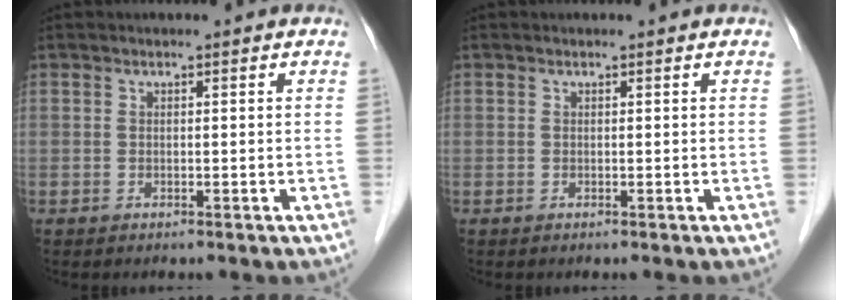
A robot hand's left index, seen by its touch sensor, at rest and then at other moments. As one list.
[{"total": 0.0}]